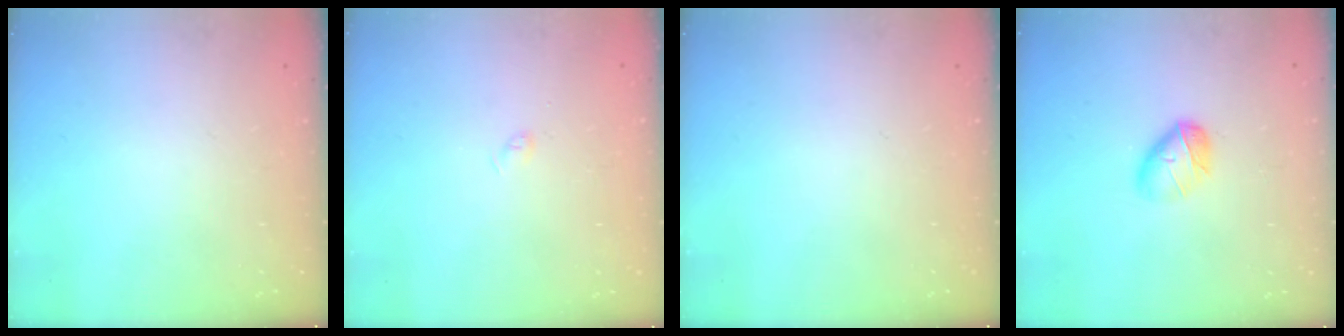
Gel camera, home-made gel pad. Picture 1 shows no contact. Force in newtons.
{"total": 2.4, "press": 2.3, "slide": 0.3}
{"total": 0.0}
{"total": 7.2, "press": 7.1, "slide": 1.1}